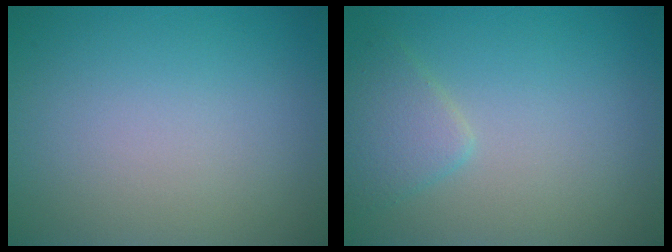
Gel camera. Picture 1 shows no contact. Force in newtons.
{"total": 2.3, "press": 2.3, "slide": 0.1}